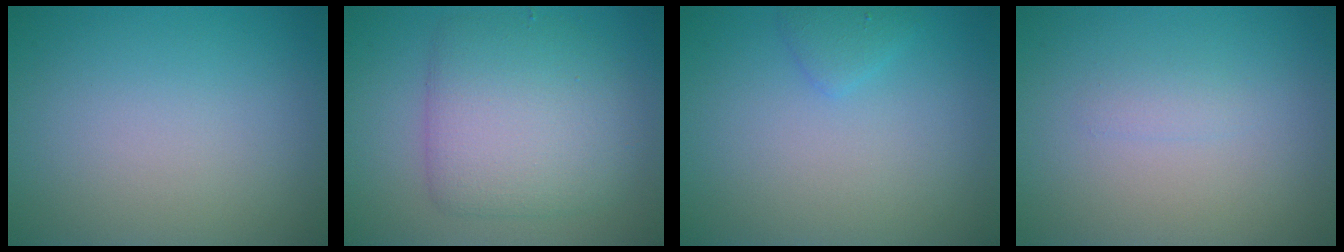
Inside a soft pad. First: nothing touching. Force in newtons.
{"total": 6.2, "press": 6.2, "slide": 0.2}
{"total": 1.2, "press": 1.2, "slide": 0.1}
{"total": 0.8, "press": 0.8, "slide": 0.0}